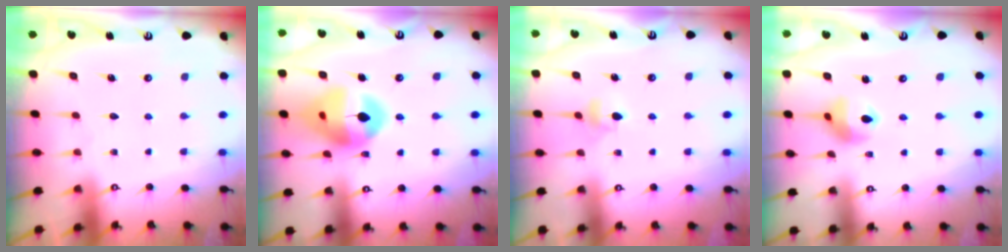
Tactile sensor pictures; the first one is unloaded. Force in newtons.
{"total": 15.1, "press": 14.9, "slide": 2.2}
{"total": 4.0, "press": 4.0, "slide": 0.9}
{"total": 9.0, "press": 8.9, "slide": 1.6}